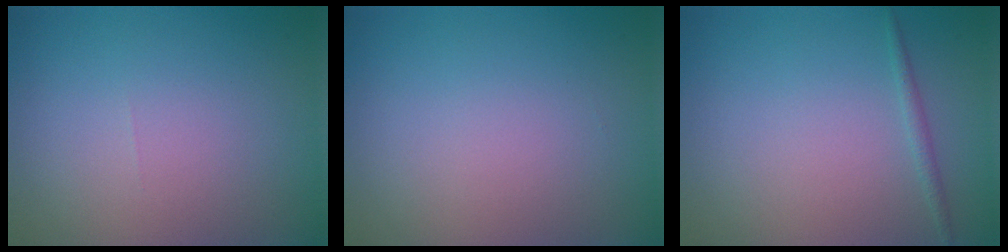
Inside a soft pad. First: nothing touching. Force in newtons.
{"total": 0.0}
{"total": 0.8, "press": 0.8, "slide": 0.1}